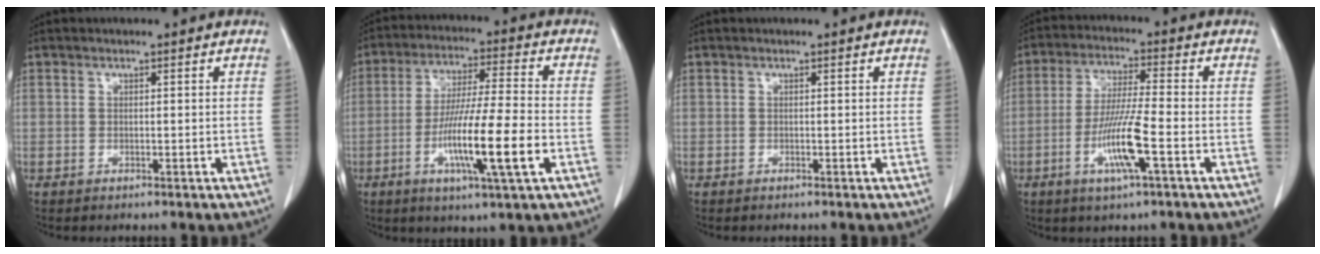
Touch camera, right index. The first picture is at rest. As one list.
[{"total": 13.3, "force": [-4.1, 0.1, 12.7], "torque": [-0.237, -0.015, -0.077]}, {"total": 0.0}, {"total": 9.2, "force": [-3.4, 0.0, 8.5], "torque": [-0.169, -0.010, -0.066]}]